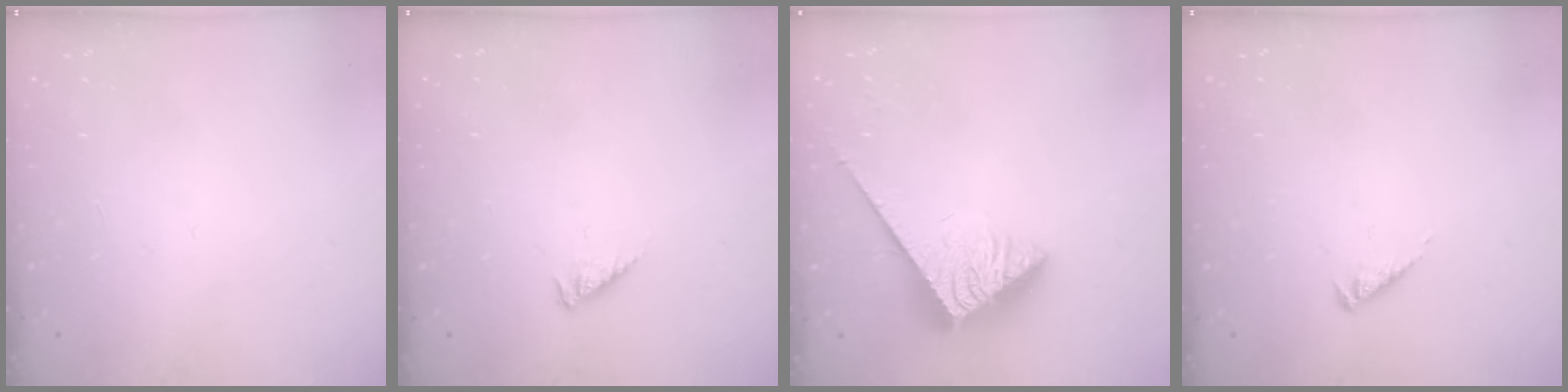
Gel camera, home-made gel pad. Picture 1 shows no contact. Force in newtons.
{"total": 3.0, "press": 2.9, "slide": 0.6}
{"total": 3.7, "press": 3.7, "slide": 0.4}
{"total": 2.9, "press": 2.9, "slide": 0.5}